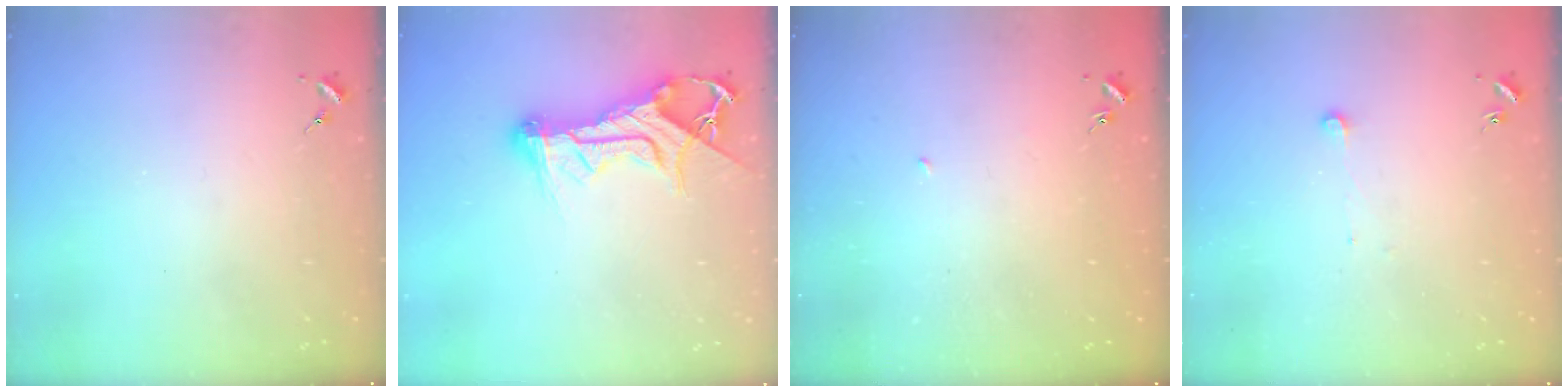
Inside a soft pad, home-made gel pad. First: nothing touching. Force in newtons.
{"total": 14.2, "press": 14.1, "slide": 1.5}
{"total": 2.3, "press": 2.3, "slide": 0.1}
{"total": 3.6, "press": 3.6, "slide": 0.3}